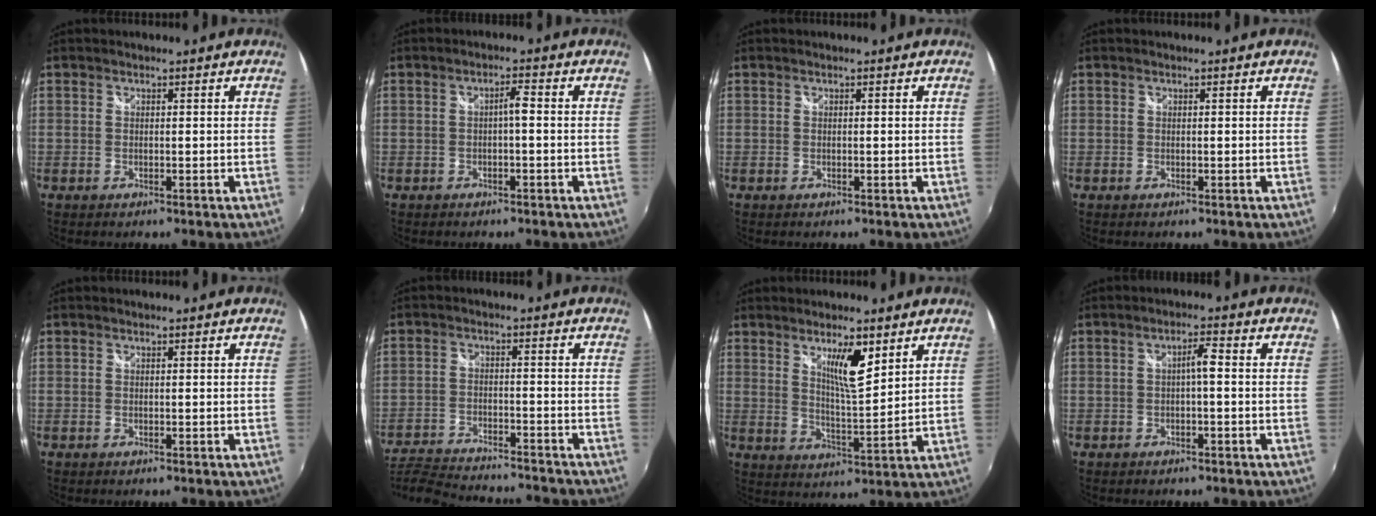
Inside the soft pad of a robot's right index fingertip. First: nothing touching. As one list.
[{"total": 1.9, "force": [-0.4, 0.3, 1.9], "torque": [-0.033, 0.007, -0.007]}, {"total": 0.0}, {"total": 0.0}, {"total": 0.0}, {"total": 19.8, "force": [-17.4, 4.6, 8.3], "torque": [-0.184, -0.022, -0.267]}, {"total": 7.4, "force": [4.5, 1.5, 5.8], "torque": [-0.094, -0.006, 0.078]}, {"total": 2.5, "force": [-0.4, 0.3, 2.4], "torque": [-0.044, 0.008, -0.006]}]